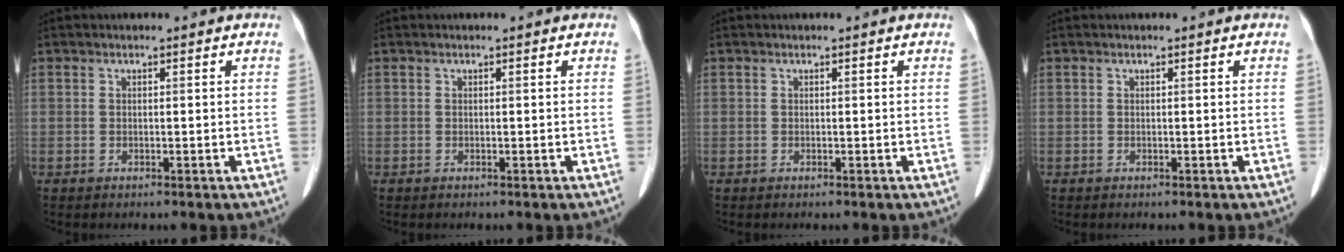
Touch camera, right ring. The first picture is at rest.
{"total": 0.0}
{"total": 0.0}
{"total": 0.0}